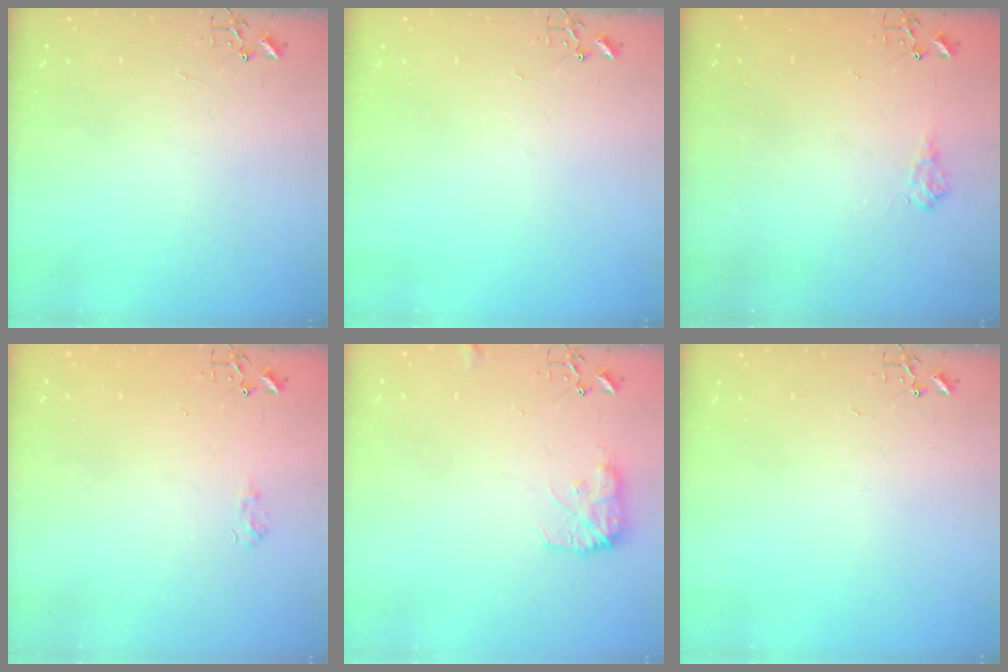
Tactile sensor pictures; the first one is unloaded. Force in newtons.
{"total": 0.0}
{"total": 6.2, "press": 6.2, "slide": 0.9}
{"total": 5.7, "press": 5.7, "slide": 0.6}
{"total": 9.2, "press": 9.2, "slide": 0.3}
{"total": 0.0}